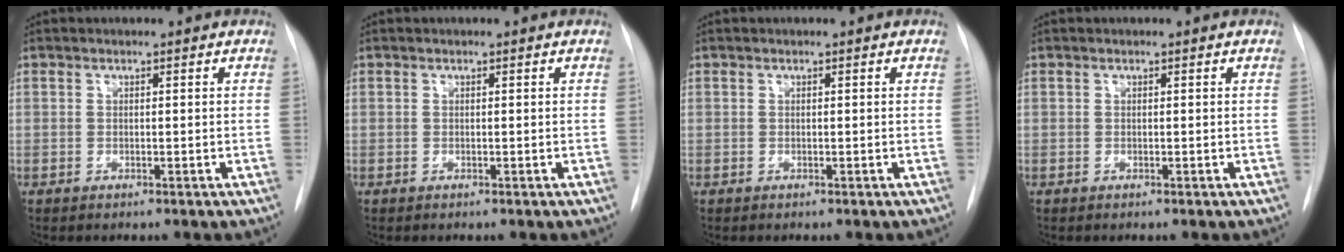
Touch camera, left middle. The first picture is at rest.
{"total": 0.0}
{"total": 0.0}
{"total": 0.0}